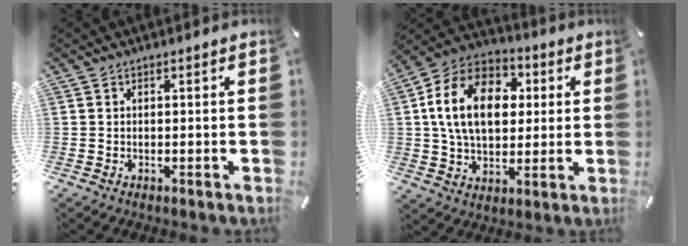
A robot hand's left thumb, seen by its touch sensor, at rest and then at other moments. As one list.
[{"total": 17.2, "force": [2.7, 12.4, 11.6], "torque": [-0.243, 0.007, 0.042]}]